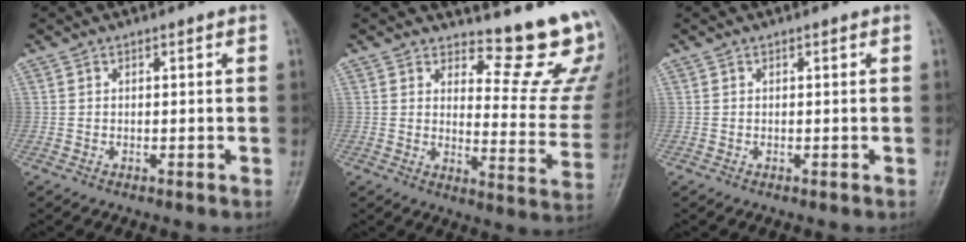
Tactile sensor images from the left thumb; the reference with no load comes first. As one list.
[{"total": 13.7, "force": [12.2, 3.1, 5.4], "torque": [-0.031, -0.146, 0.141]}, {"total": 0.0}]